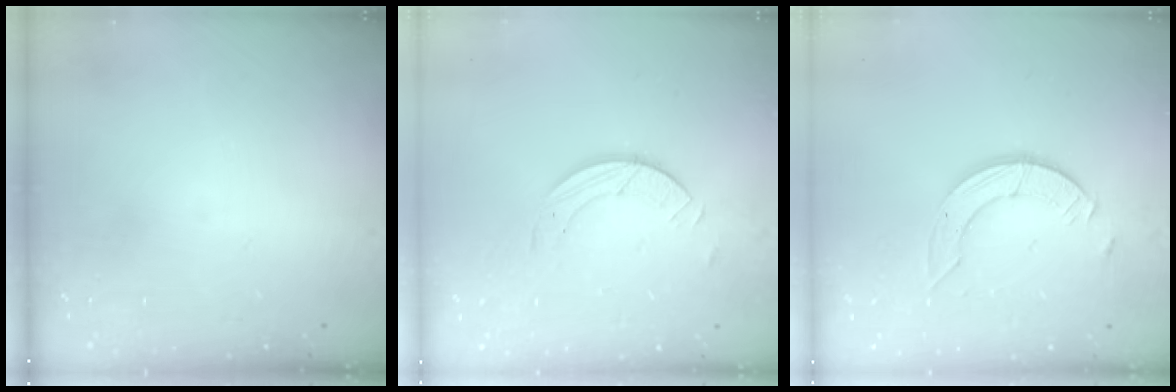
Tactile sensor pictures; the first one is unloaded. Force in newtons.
{"total": 3.9, "press": 3.9, "slide": 0.4}
{"total": 4.2, "press": 4.2, "slide": 0.2}